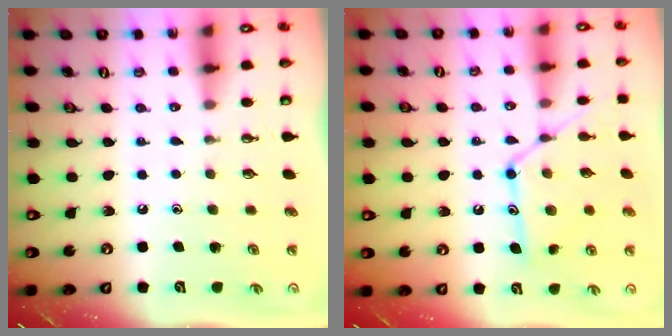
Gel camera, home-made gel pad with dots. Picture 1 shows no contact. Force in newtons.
{"total": 13.6, "press": 13.5, "slide": 0.7}